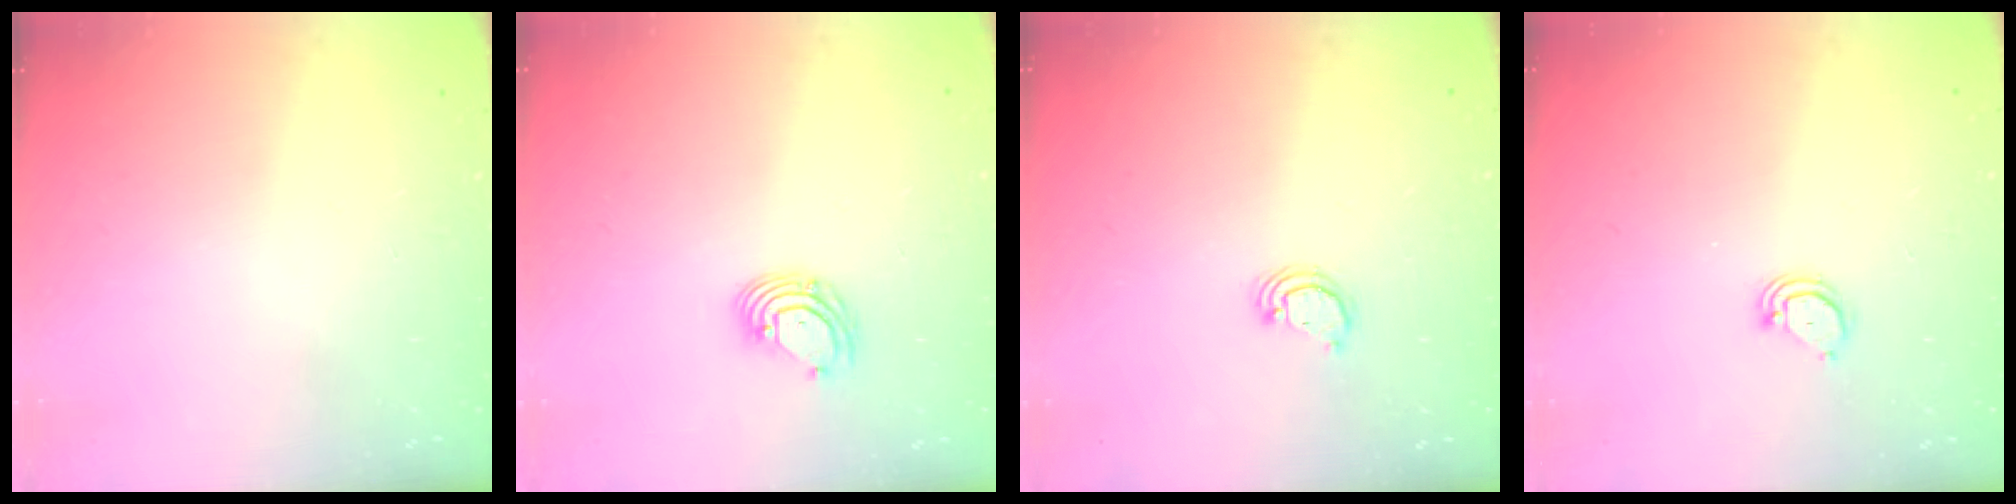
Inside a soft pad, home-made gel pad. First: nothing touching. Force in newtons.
{"total": 3.9, "press": 3.9, "slide": 0.6}
{"total": 2.4, "press": 2.4, "slide": 0.2}
{"total": 2.6, "press": 2.6, "slide": 0.2}